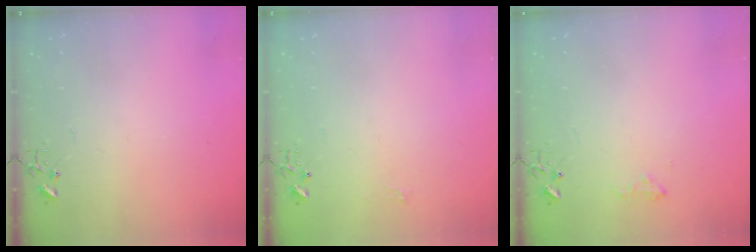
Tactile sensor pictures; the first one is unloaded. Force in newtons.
{"total": 5.0, "press": 5.0, "slide": 0.7}
{"total": 8.5, "press": 8.5, "slide": 0.6}